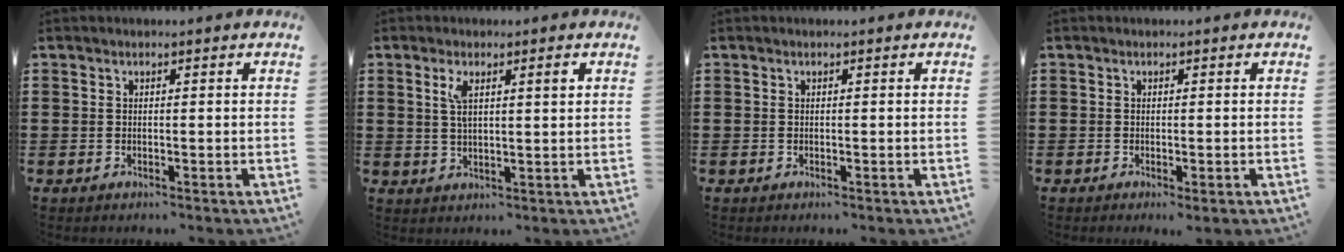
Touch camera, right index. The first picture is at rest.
{"total": 3.9, "force": [1.5, 1.0, 3.5], "torque": [-0.064, 0.003, 0.020]}
{"total": 0.0}
{"total": 0.5, "force": [-0.3, -0.4, 0.3], "torque": [-0.004, -0.006, -0.005]}